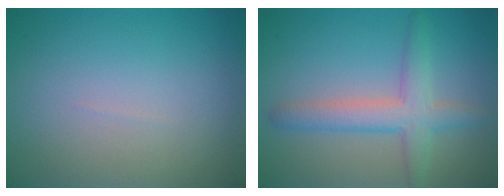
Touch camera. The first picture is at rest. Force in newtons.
{"total": 4.0, "press": 4.0, "slide": 0.3}